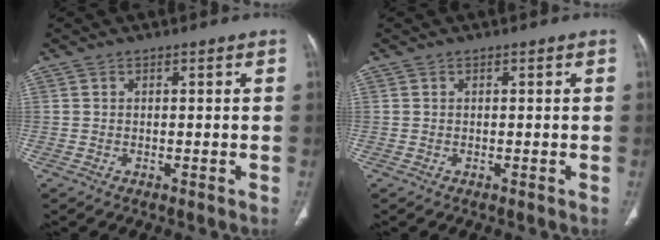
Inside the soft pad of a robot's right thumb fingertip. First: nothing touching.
{"total": 0.0}